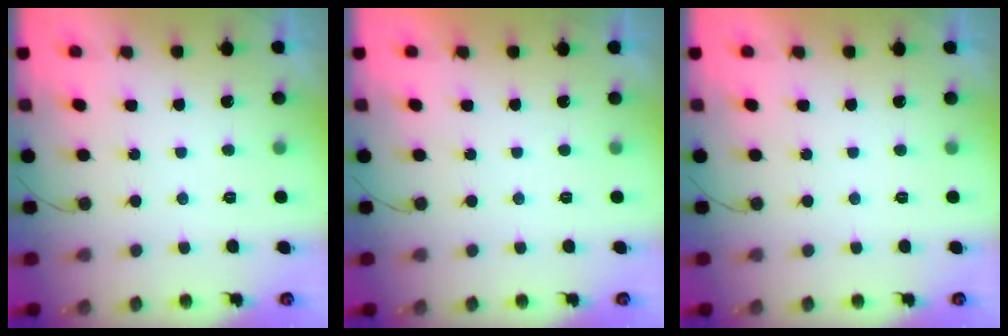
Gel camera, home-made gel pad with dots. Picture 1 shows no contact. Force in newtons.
{"total": 1.7, "press": 1.7, "slide": 0.1}
{"total": 1.9, "press": 1.9, "slide": 0.1}